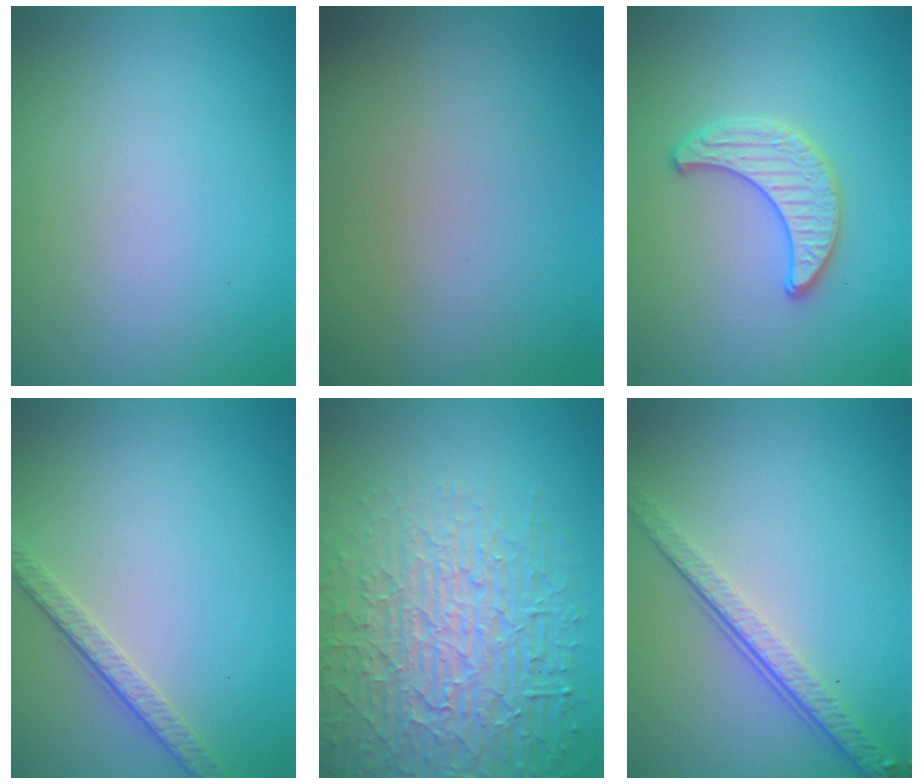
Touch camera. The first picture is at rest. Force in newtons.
{"total": 0.0}
{"total": 2.4, "press": 2.4, "slide": 0.1}
{"total": 2.6, "press": 2.0, "slide": 1.7}
{"total": 7.3, "press": 7.1, "slide": 1.8}
{"total": 4.0, "press": 2.8, "slide": 2.8}